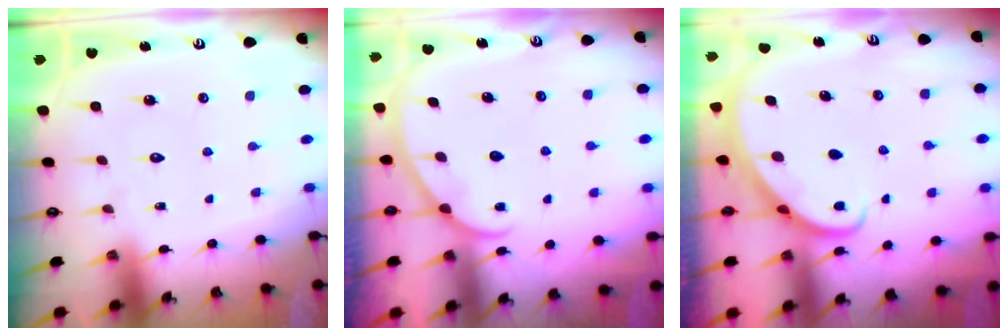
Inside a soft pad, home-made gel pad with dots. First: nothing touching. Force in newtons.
{"total": 2.2, "press": 2.2, "slide": 0.2}
{"total": 2.7, "press": 2.7, "slide": 0.2}